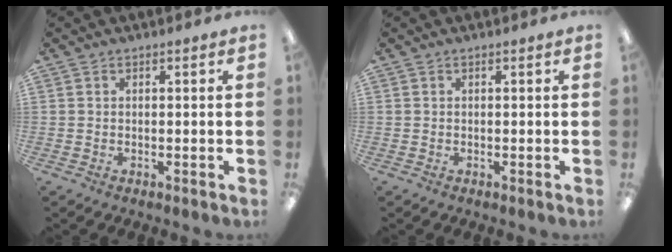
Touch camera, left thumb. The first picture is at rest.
{"total": 0.0}